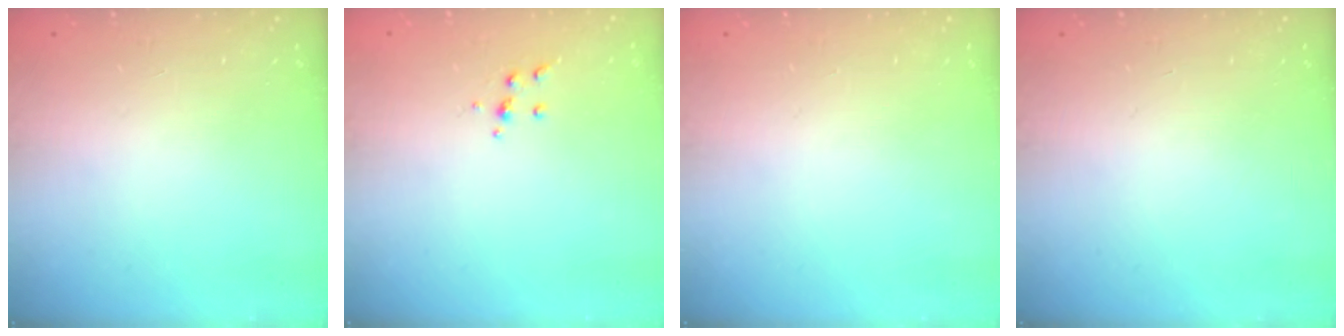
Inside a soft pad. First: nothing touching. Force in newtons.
{"total": 4.0, "press": 3.9, "slide": 0.9}
{"total": 0.0}
{"total": 0.0}